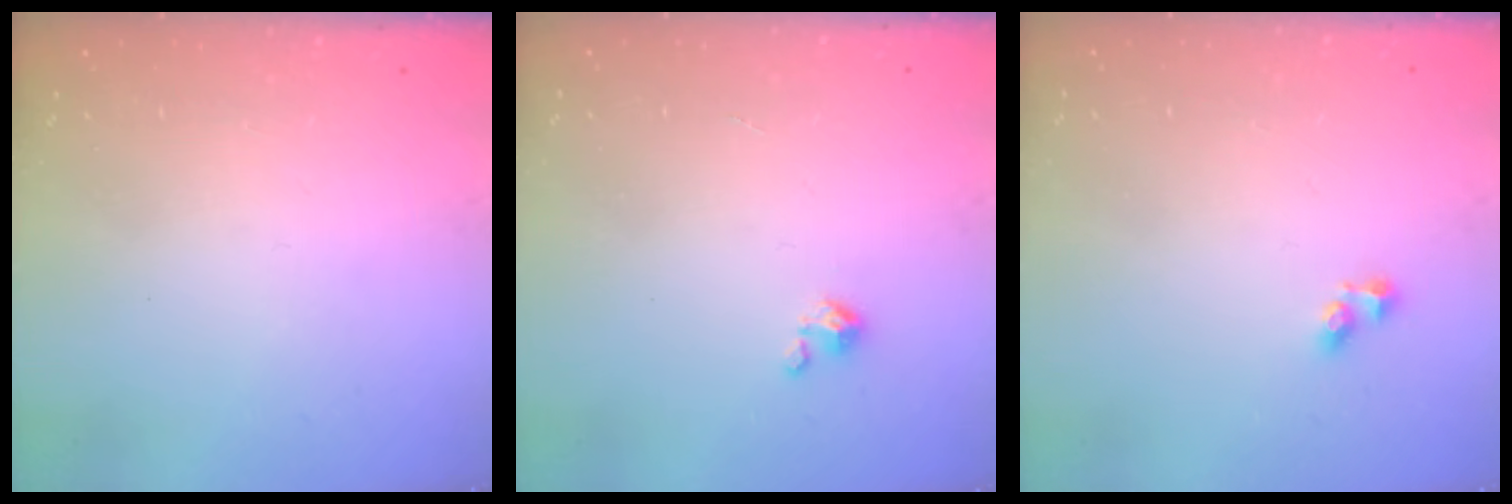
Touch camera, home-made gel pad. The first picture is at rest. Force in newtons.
{"total": 2.5, "press": 2.5, "slide": 0.3}
{"total": 3.0, "press": 2.7, "slide": 1.3}